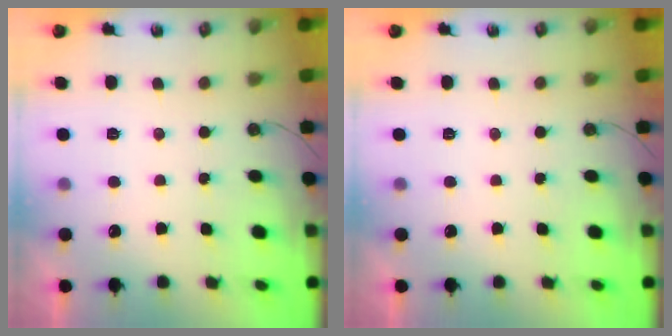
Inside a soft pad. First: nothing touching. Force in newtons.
{"total": 0.0}